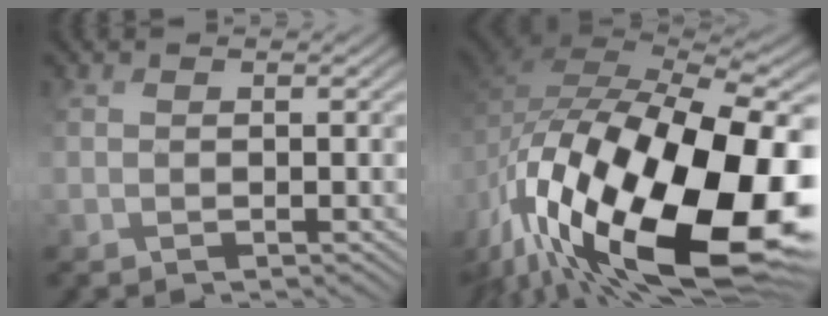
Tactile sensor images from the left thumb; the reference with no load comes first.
{"total": 20.0, "force": [-6.6, 9.8, 16.2], "torque": [-0.325, -0.035, -0.092]}